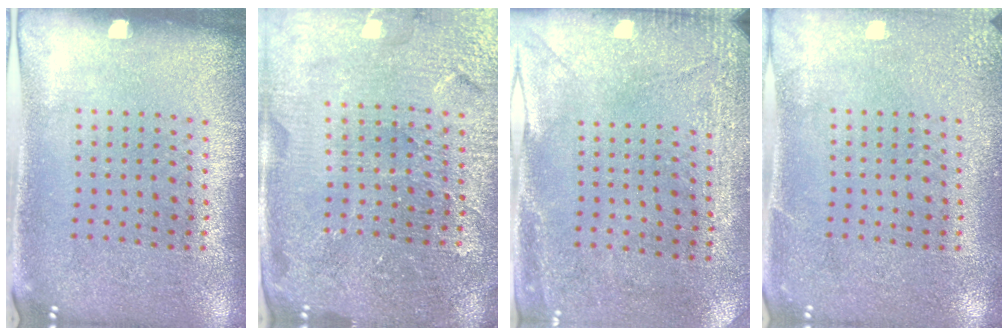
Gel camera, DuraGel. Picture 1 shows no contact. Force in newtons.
{"total": 4.6, "press": 4.4, "slide": 1.5}
{"total": 2.9, "press": 2.3, "slide": 1.8}
{"total": 2.7, "press": 2.6, "slide": 0.2}